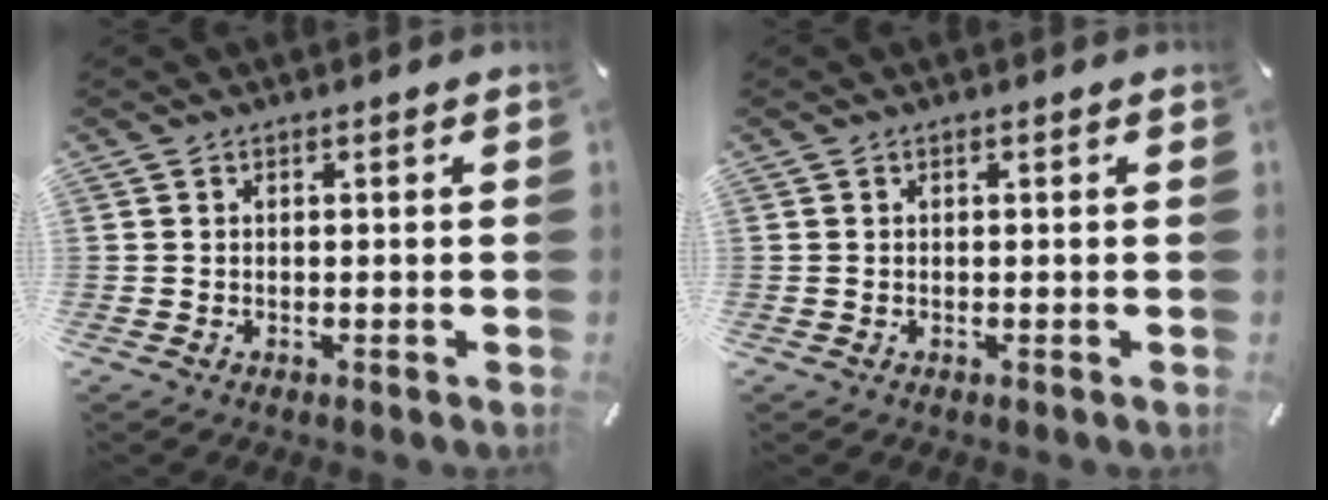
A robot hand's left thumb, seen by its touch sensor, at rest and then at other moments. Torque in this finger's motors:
{"motor_torque": [-0.01, 0.05, -0.01, -0.03, 0.00]}